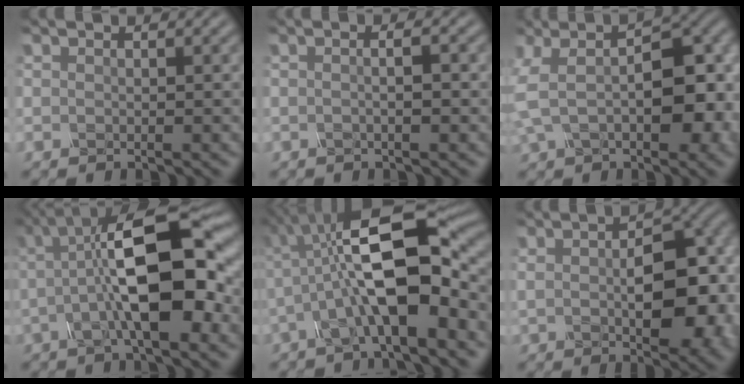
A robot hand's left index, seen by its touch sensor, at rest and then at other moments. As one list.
[{"total": 3.1, "force": [0.6, 1.4, 2.7], "torque": [-0.009, 0.003, -0.018]}, {"total": 8.8, "force": [-0.5, 4.4, 7.6], "torque": [-0.135, 0.005, -0.011]}, {"total": 11.3, "force": [0.6, 3.7, 10.7], "torque": [-0.174, 0.017, 0.002]}, {"total": 12.2, "force": [-0.8, 4.2, 11.4], "torque": [-0.187, 0.014, -0.024]}, {"total": 8.5, "force": [0.3, 4.0, 7.5], "torque": [-0.107, 0.001, 0.009]}]